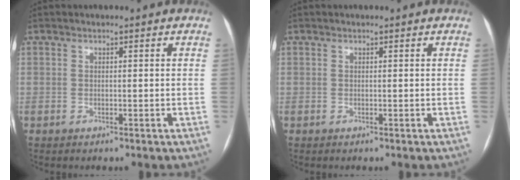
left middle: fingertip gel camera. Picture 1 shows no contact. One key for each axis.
{"total": 0.0}